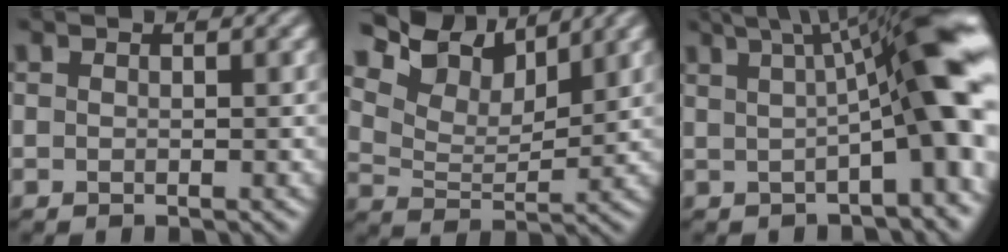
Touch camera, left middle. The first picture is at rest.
{"total": 8.2, "force": [6.7, 3.0, 3.6], "torque": [-0.087, 0.026, 0.106]}
{"total": 10.8, "force": [1.6, 2.5, 10.4], "torque": [-0.116, 0.032, 0.023]}